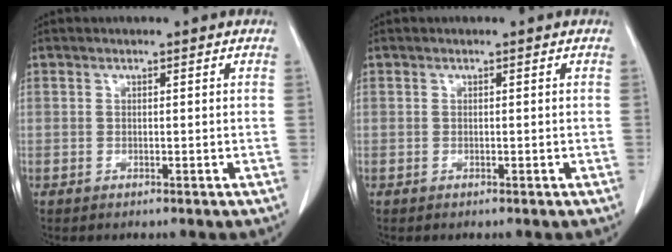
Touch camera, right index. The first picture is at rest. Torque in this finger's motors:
{"motor_torque": [0.04, -0.02, 0.01, 0.01]}